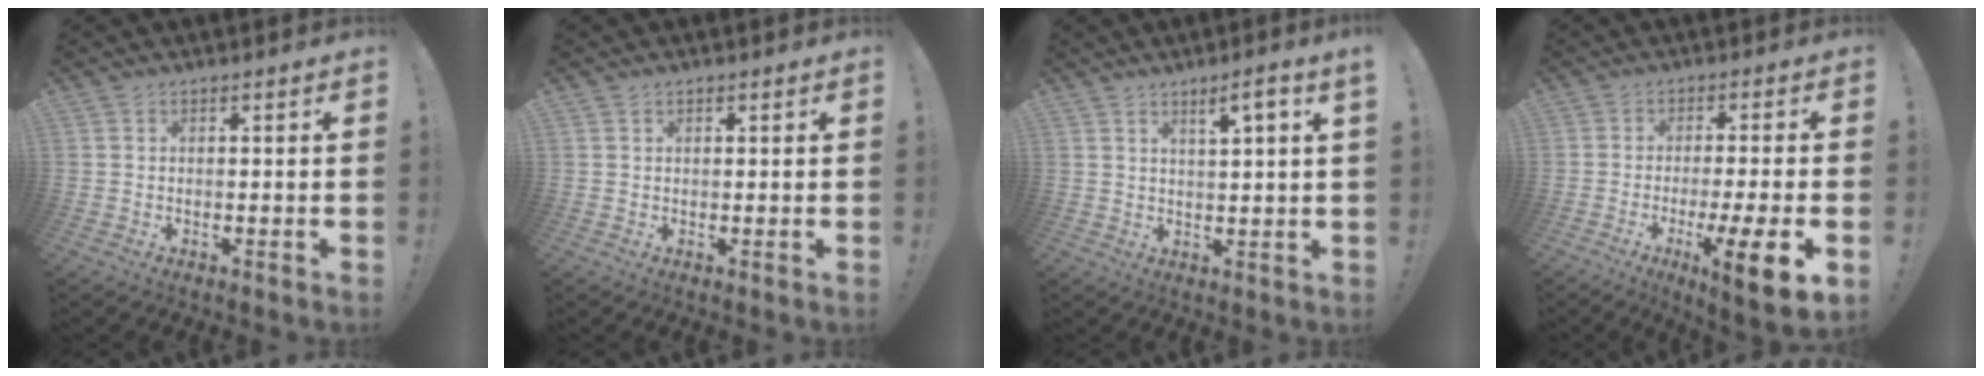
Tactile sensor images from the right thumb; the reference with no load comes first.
{"total": 0.6, "force": [0.5, 0.3, 0.1], "torque": [0.004, -0.002, 0.009]}
{"total": 4.9, "force": [2.8, -0.3, 4.0], "torque": [-0.058, -0.012, 0.038]}
{"total": 11.9, "force": [-4.6, 0.7, 10.9], "torque": [-0.169, 0.015, -0.064]}